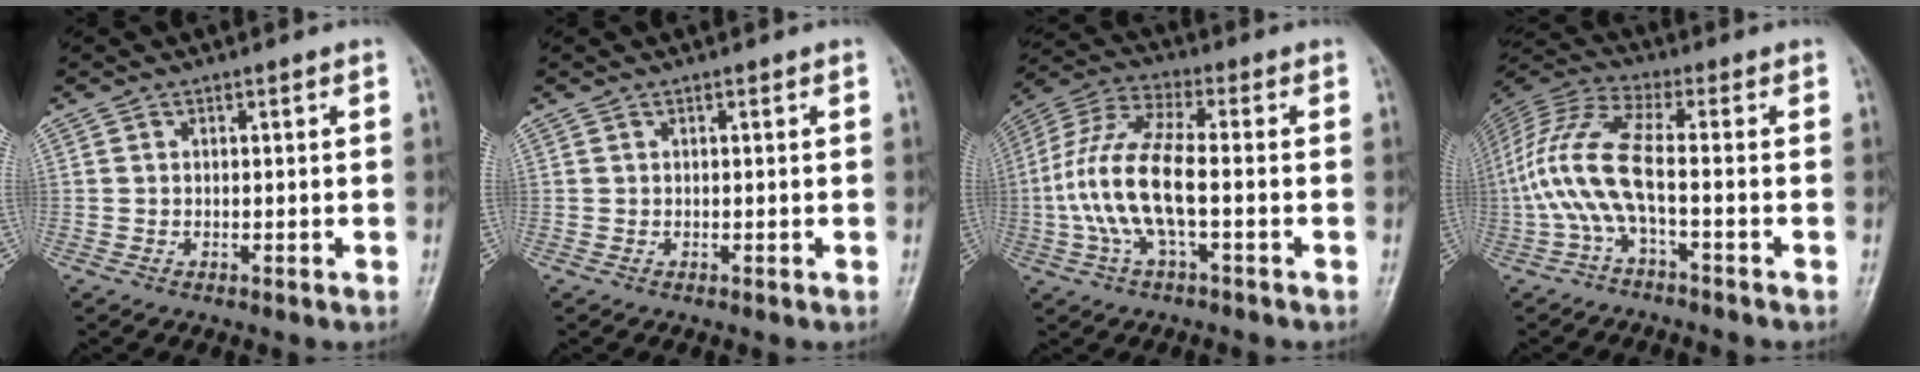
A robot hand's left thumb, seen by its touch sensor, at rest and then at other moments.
{"total": 0.0}
{"total": 13.2, "force": [-2.2, 4.5, 12.2], "torque": [-0.276, 0.034, -0.045]}
{"total": 11.6, "force": [-2.8, 2.7, 11.0], "torque": [-0.269, 0.040, -0.063]}